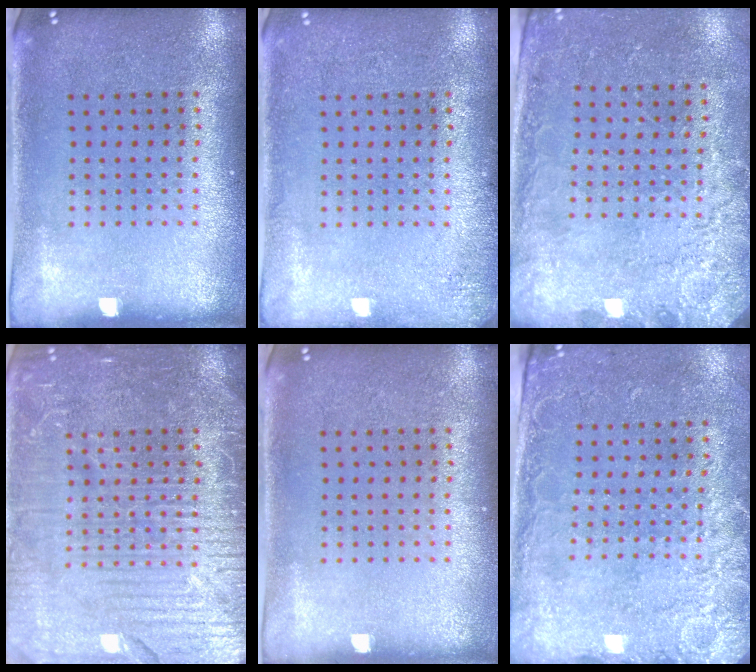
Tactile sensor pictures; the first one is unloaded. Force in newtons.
{"total": 1.3, "press": 1.3, "slide": 0.2}
{"total": 2.6, "press": 2.4, "slide": 1.1}
{"total": 7.1, "press": 7.0, "slide": 0.8}
{"total": 0.0}
{"total": 2.6, "press": 2.1, "slide": 1.5}